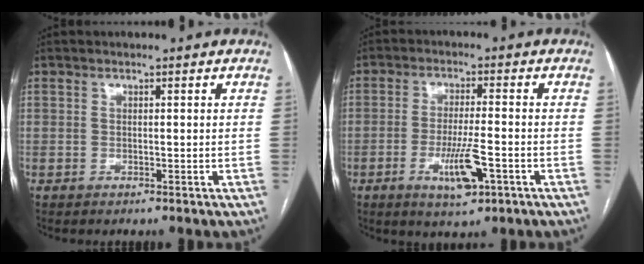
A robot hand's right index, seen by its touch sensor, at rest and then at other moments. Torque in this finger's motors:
{"motor_torque": [0.05, -0.02, 0.03, 0.06]}